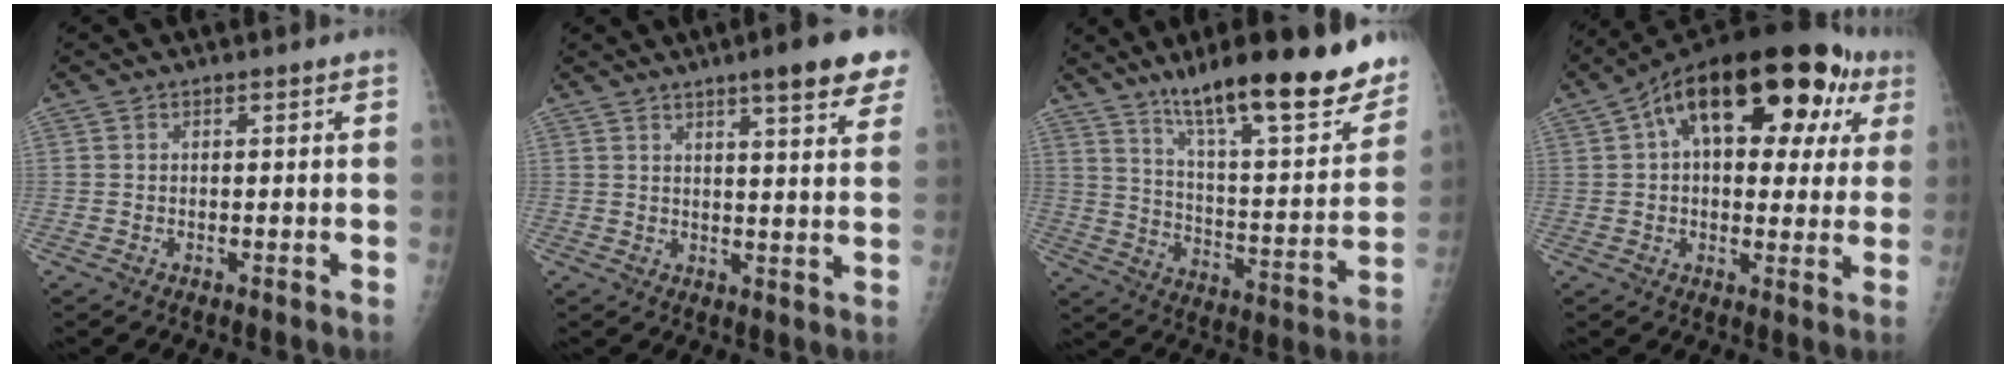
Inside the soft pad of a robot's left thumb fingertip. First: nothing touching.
{"total": 11.0, "force": [7.1, 1.6, 8.3], "torque": [-0.091, -0.027, 0.084]}
{"total": 26.0, "force": [17.9, 5.5, 17.9], "torque": [-0.236, -0.071, 0.278]}
{"total": 24.8, "force": [9.1, 12.9, 19.2], "torque": [-0.255, 0.041, 0.128]}